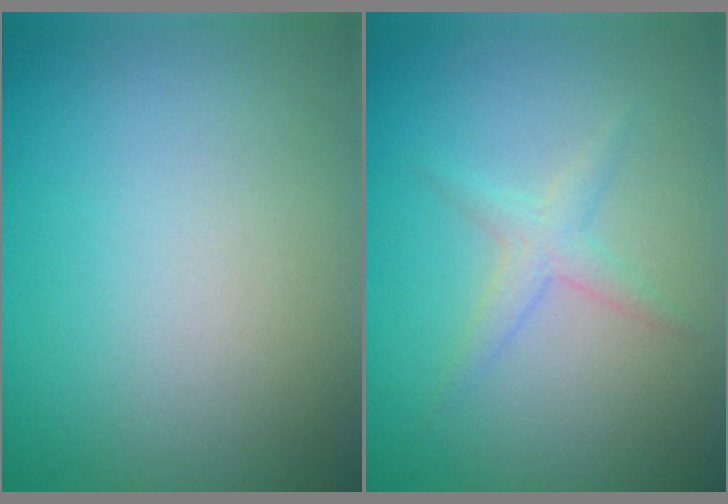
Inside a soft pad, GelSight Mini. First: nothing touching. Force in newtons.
{"total": 1.6, "press": 1.6, "slide": 0.1}